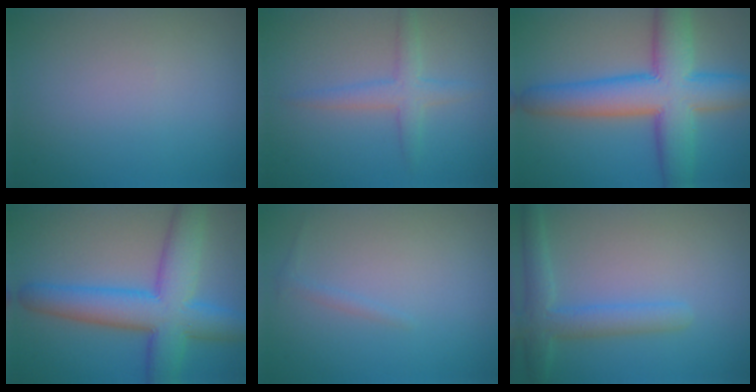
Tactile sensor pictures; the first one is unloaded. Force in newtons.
{"total": 2.7, "press": 2.7, "slide": 0.1}
{"total": 10.5, "press": 10.5, "slide": 0.4}
{"total": 9.3, "press": 9.3, "slide": 0.4}
{"total": 0.6, "press": 0.6, "slide": 0.1}
{"total": 3.6, "press": 3.6, "slide": 0.4}